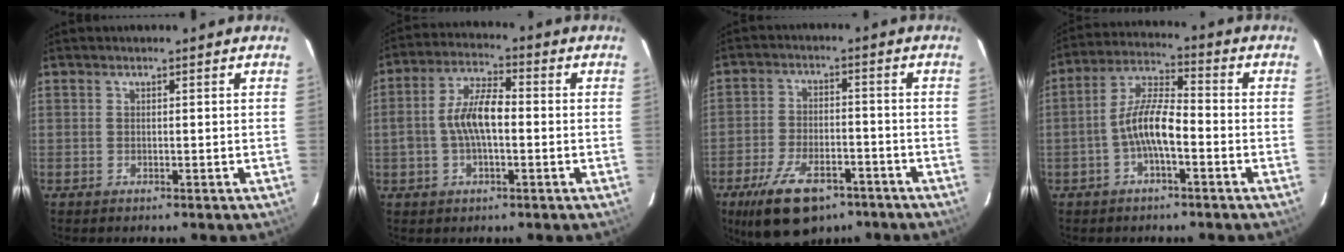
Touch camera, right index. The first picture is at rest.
{"total": 8.4, "force": [-0.9, 3.6, 7.6], "torque": [-0.149, 0.015, -0.017]}
{"total": 14.1, "force": [-9.1, 6.7, 8.5], "torque": [-0.184, -0.015, -0.149]}
{"total": 8.3, "force": [-2.8, 2.3, 7.5], "torque": [-0.159, 0.015, -0.055]}